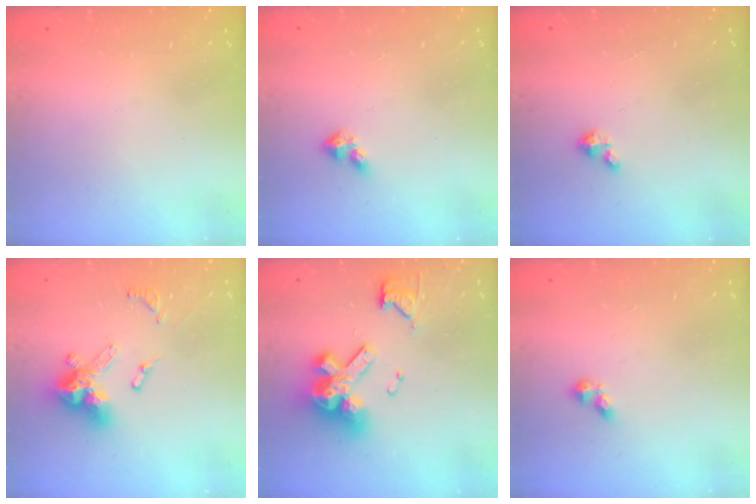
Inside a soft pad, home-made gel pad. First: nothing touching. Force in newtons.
{"total": 3.2, "press": 3.2, "slide": 0.5}
{"total": 1.2, "press": 1.2, "slide": 0.2}
{"total": 13.5, "press": 13.4, "slide": 1.3}
{"total": 14.8, "press": 14.7, "slide": 1.8}
{"total": 3.4, "press": 3.4, "slide": 0.5}